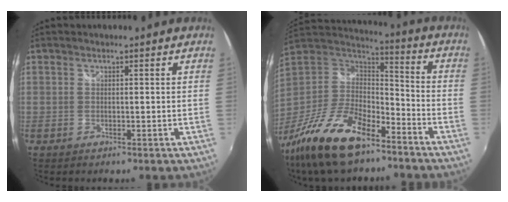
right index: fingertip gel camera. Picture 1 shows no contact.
{"total": 23.3, "force": [-15.2, 9.8, 14.8], "torque": [-0.304, -0.027, -0.266]}